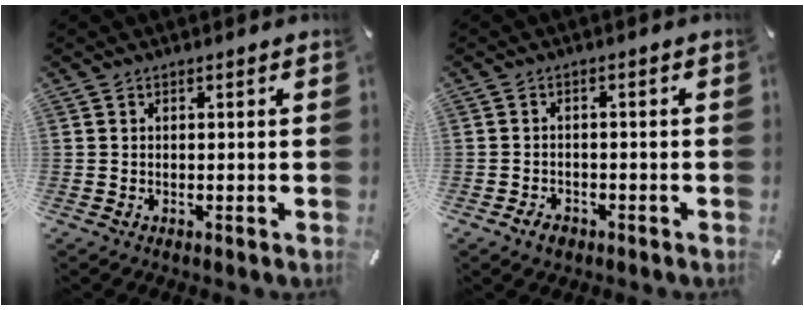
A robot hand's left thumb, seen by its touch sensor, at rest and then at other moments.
{"total": 2.8, "force": [-1.8, 1.8, 1.2], "torque": [-0.028, 0.006, -0.036]}